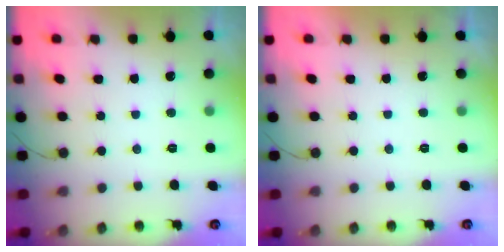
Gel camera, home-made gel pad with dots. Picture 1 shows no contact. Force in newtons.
{"total": 2.4, "press": 2.3, "slide": 0.4}